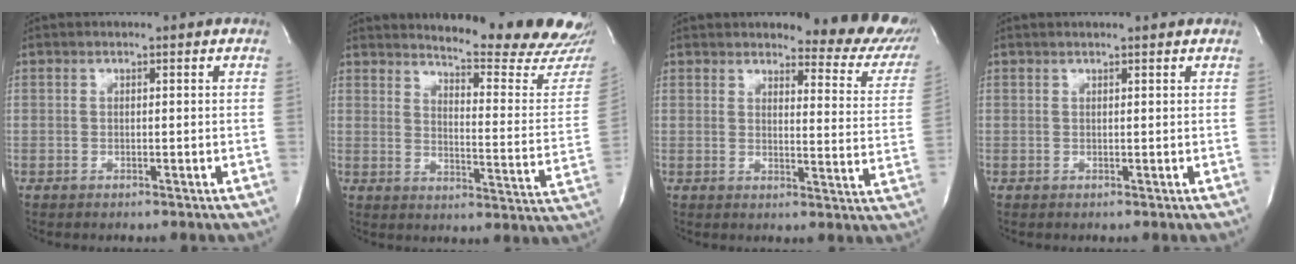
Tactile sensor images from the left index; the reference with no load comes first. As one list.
[{"total": 19.1, "force": [18.2, 0.4, 5.9], "torque": [-0.083, -0.128, 0.210]}, {"total": 13.5, "force": [12.2, 3.2, 4.8], "torque": [-0.024, -0.059, 0.112]}, {"total": 2.7, "force": [2.5, 0.0, 1.0], "torque": [-0.016, 0.016, 0.031]}]